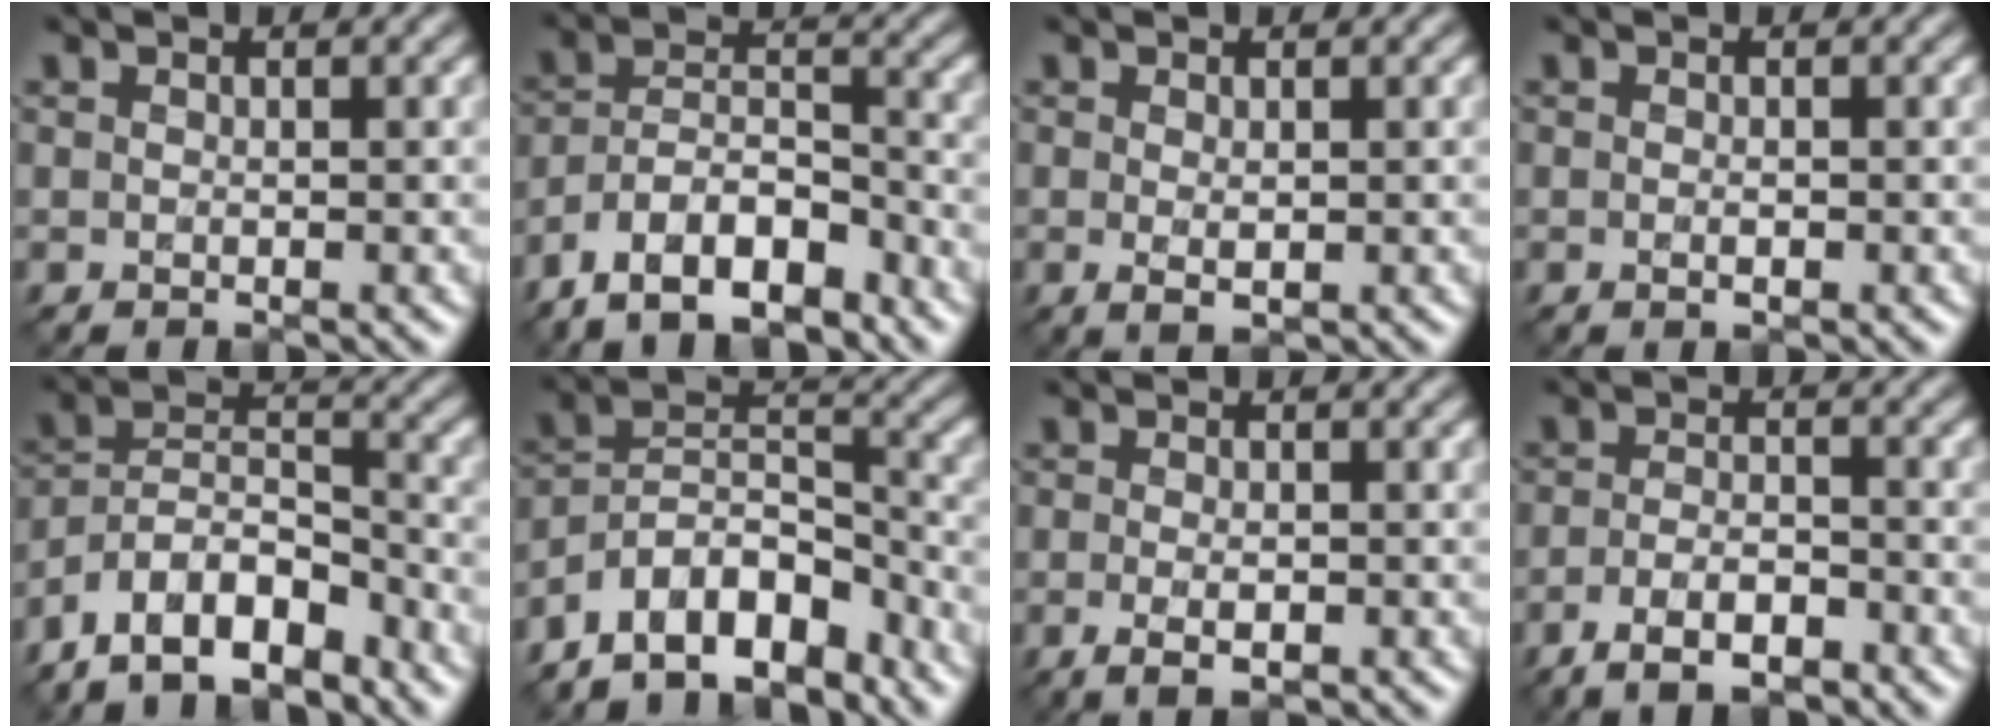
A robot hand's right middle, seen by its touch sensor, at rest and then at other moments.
{"total": 9.0, "force": [-6.4, 3.7, 5.2], "torque": [-0.088, 0.002, -0.122]}
{"total": 1.5, "force": [-0.1, 0.5, 1.4], "torque": [-0.026, -0.005, 0.001]}
{"total": 0.9, "force": [-0.3, 0.2, 0.8], "torque": [-0.014, -0.002, -0.004]}
{"total": 9.2, "force": [-6.9, 3.7, 4.9], "torque": [-0.079, 0.008, -0.134]}
{"total": 9.4, "force": [-7.2, 4.1, 4.5], "torque": [-0.069, 0.017, -0.136]}
{"total": 2.4, "force": [-0.8, 0.9, 2.0], "torque": [-0.038, -0.008, -0.013]}
{"total": 4.2, "force": [-2.5, 1.4, 3.0], "torque": [-0.056, -0.003, -0.046]}